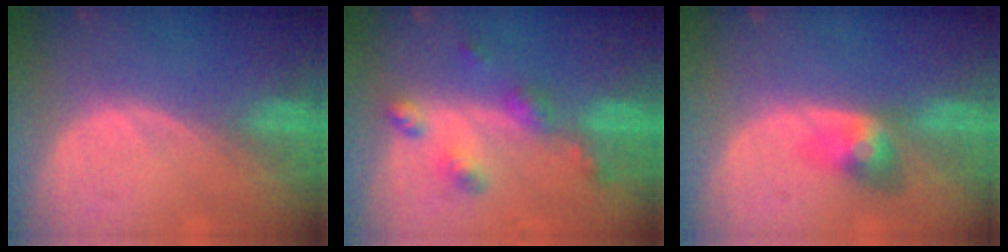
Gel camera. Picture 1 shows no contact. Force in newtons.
{"total": 6.2, "press": 5.5, "slide": 2.9}
{"total": 4.0, "press": 4.0, "slide": 0.2}